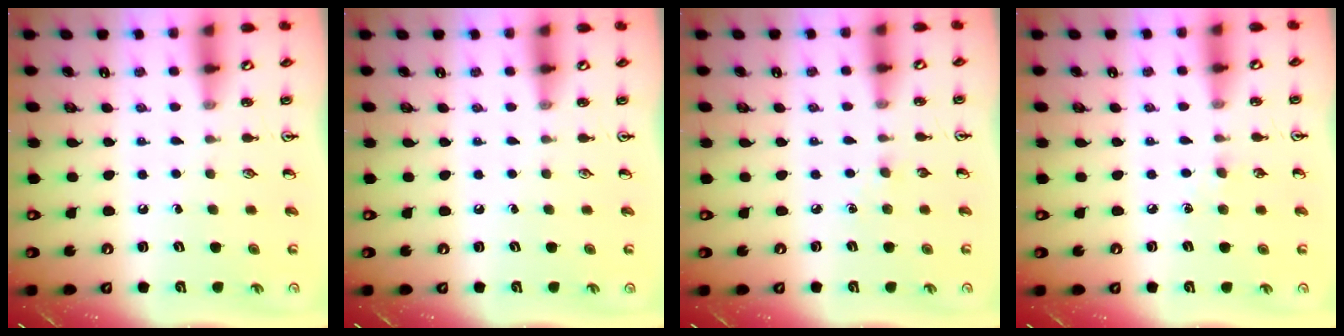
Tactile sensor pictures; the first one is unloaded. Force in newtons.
{"total": 0.0}
{"total": 2.9, "press": 2.9, "slide": 0.4}
{"total": 4.7, "press": 4.7, "slide": 0.7}